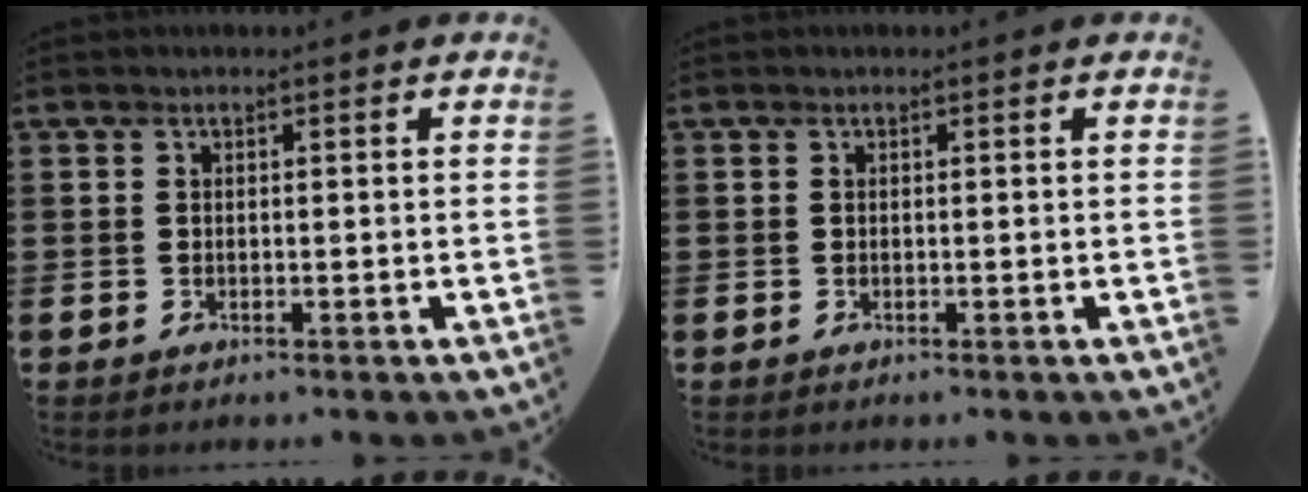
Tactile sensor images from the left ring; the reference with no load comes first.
{"total": 0.0}